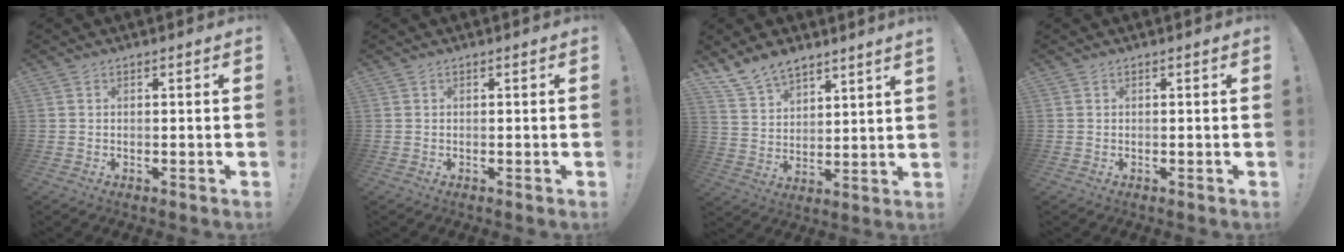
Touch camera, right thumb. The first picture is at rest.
{"total": 0.0}
{"total": 9.0, "force": [8.1, 2.8, 2.5], "torque": [-0.060, -0.055, 0.159]}
{"total": 0.0}